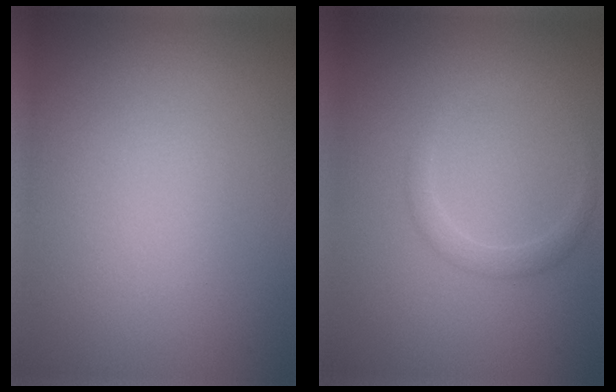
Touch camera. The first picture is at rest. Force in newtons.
{"total": 1.4, "press": 1.4, "slide": 0.0}